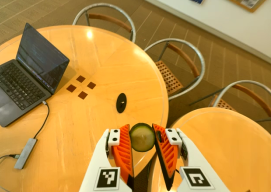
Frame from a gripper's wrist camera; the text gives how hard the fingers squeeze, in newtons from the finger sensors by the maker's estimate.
{"total": 9.2, "left": 9.0, "right": 9.3}